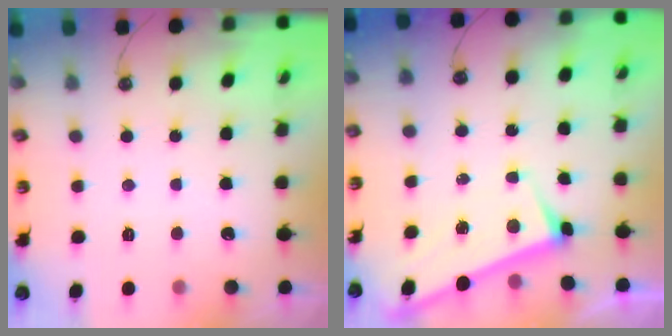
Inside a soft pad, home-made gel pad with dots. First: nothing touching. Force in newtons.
{"total": 3.3, "press": 3.3, "slide": 0.1}